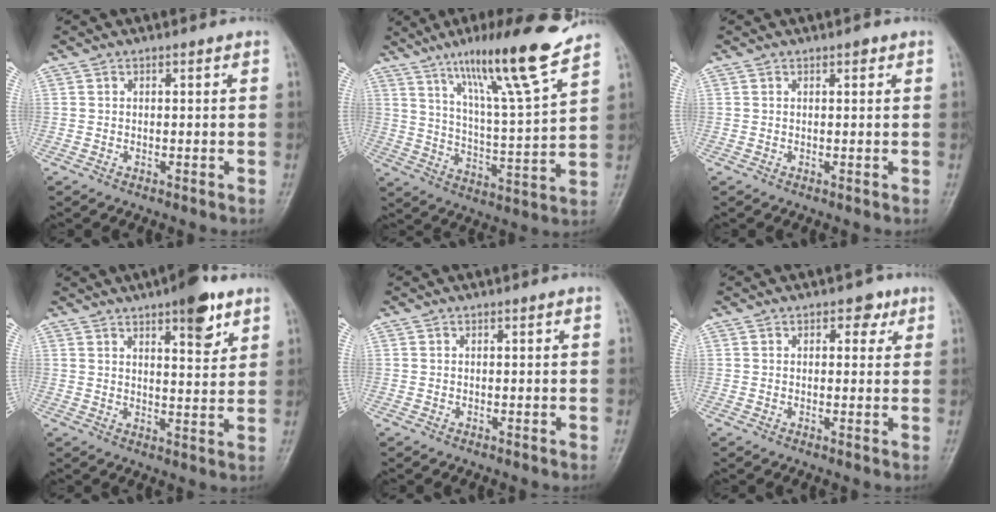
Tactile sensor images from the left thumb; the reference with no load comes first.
{"total": 16.8, "force": [12.1, 0.5, 11.7], "torque": [-0.179, -0.069, 0.200]}
{"total": 0.9, "force": [0.6, 0.4, 0.6], "torque": [-0.006, -0.001, 0.005]}
{"total": 8.9, "force": [5.4, 2.9, 6.4], "torque": [-0.072, -0.028, 0.074]}
{"total": 0.0}
{"total": 3.3, "force": [1.6, 2.2, 1.9], "torque": [-0.002, -0.003, 0.016]}